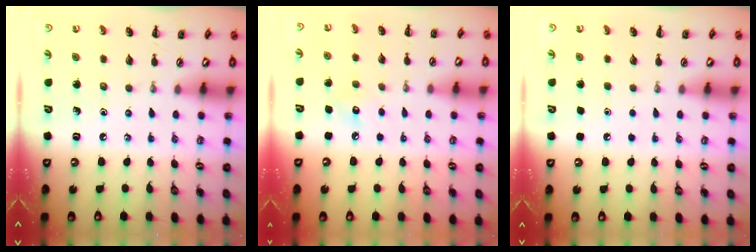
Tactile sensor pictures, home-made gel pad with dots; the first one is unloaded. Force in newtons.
{"total": 6.2, "press": 6.0, "slide": 1.7}
{"total": 1.8, "press": 1.8, "slide": 0.1}